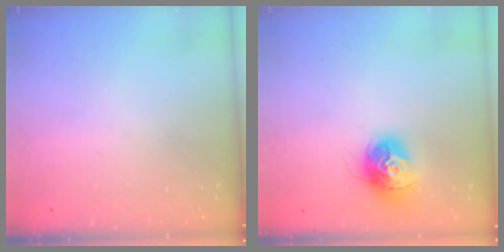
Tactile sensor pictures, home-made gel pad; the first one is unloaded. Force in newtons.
{"total": 12.9, "press": 12.8, "slide": 1.3}